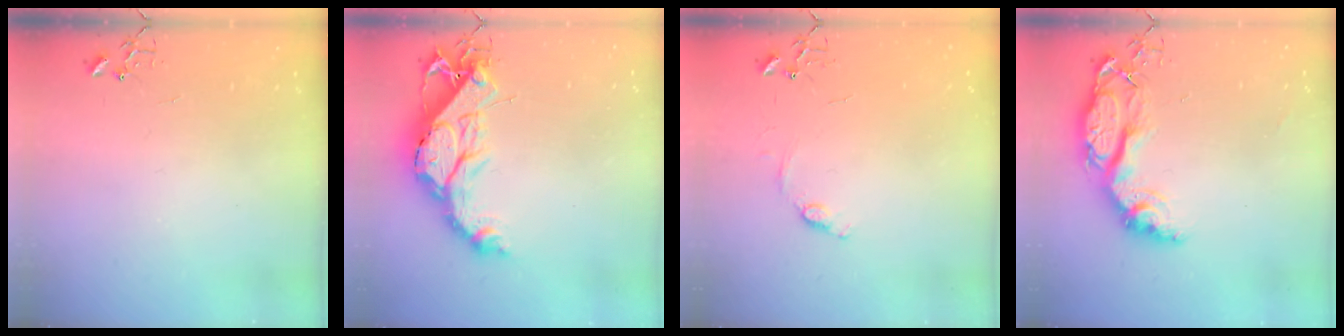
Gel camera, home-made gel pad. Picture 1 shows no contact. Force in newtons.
{"total": 18.0, "press": 17.9, "slide": 1.7}
{"total": 7.3, "press": 7.3, "slide": 0.7}
{"total": 15.4, "press": 15.3, "slide": 1.2}